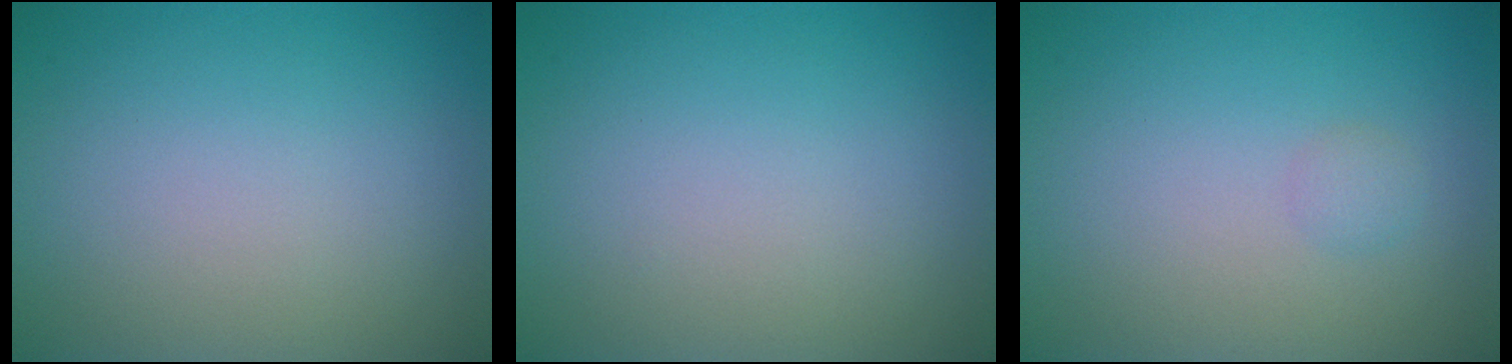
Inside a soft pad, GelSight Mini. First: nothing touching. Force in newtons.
{"total": 0.0}
{"total": 0.8, "press": 0.8, "slide": 0.1}